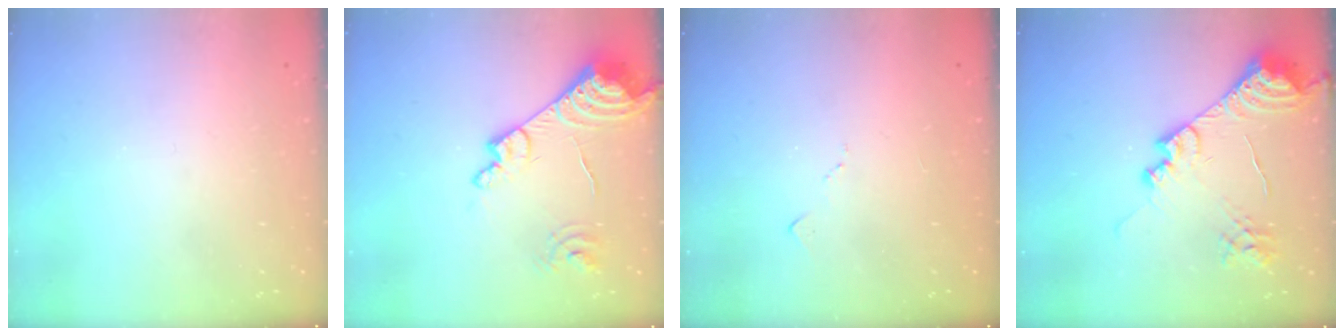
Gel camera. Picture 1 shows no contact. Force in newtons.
{"total": 19.7, "press": 19.6, "slide": 2.0}
{"total": 5.6, "press": 5.5, "slide": 0.8}
{"total": 18.4, "press": 18.2, "slide": 2.1}